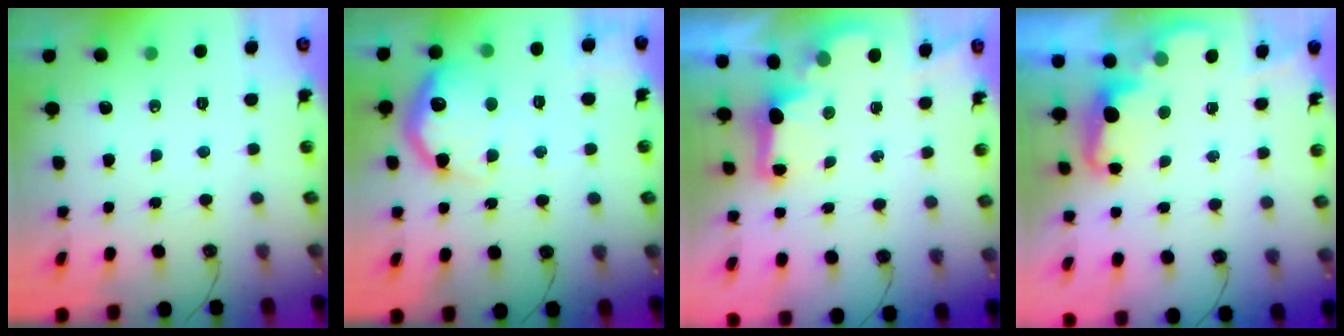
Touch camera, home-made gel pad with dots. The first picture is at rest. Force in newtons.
{"total": 17.9, "press": 17.8, "slide": 1.4}
{"total": 2.1, "press": 2.0, "slide": 0.7}
{"total": 2.4, "press": 2.3, "slide": 0.6}